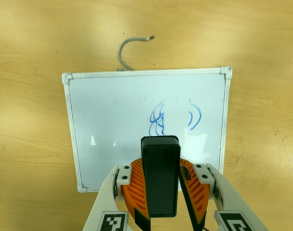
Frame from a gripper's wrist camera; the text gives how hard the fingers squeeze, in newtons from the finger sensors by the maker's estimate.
{"total": 9.5, "left": 9.2, "right": 9.8}